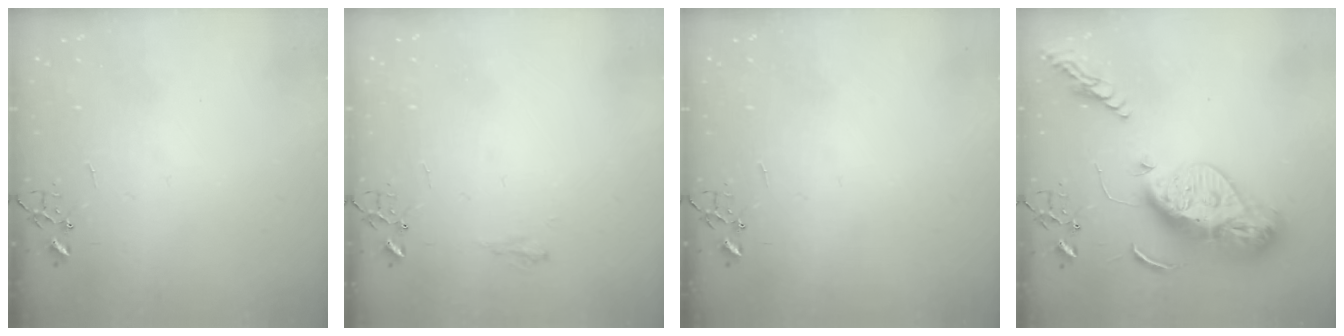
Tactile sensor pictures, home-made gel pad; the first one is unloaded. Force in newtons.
{"total": 7.9, "press": 7.8, "slide": 1.0}
{"total": 0.0}
{"total": 22.4, "press": 22.3, "slide": 1.9}